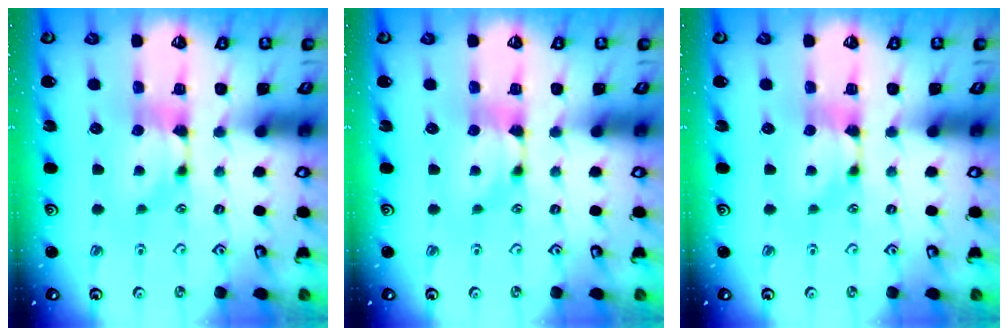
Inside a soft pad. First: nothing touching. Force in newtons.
{"total": 0.0}
{"total": 0.0}